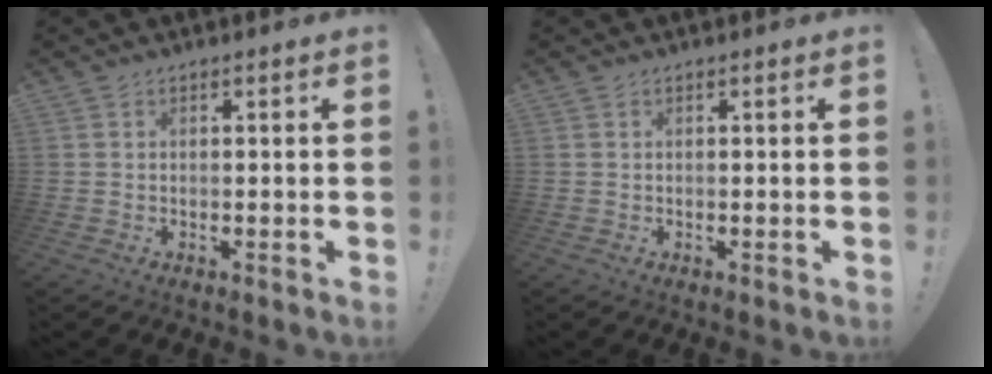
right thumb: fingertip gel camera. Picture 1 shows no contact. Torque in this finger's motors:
{"motor_torque": [-0.01, 0.01, 0.06, -0.04, 0.02]}